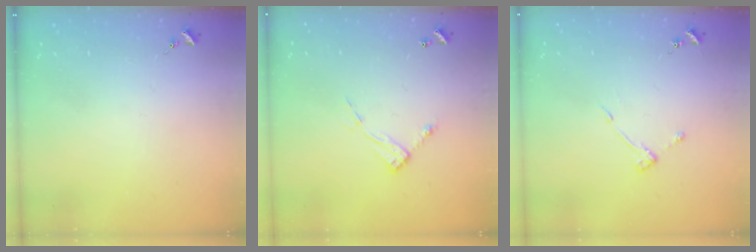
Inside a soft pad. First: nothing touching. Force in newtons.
{"total": 8.7, "press": 8.7, "slide": 0.4}
{"total": 4.0, "press": 4.0, "slide": 0.5}